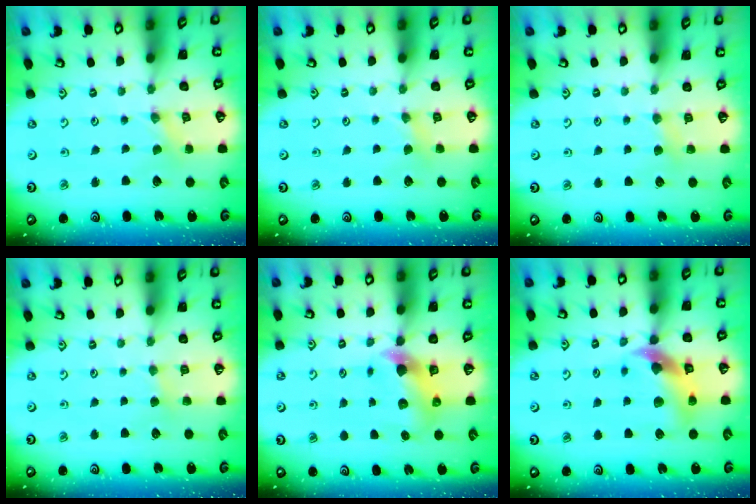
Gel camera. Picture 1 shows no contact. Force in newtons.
{"total": 1.9, "press": 1.9, "slide": 0.4}
{"total": 3.8, "press": 3.7, "slide": 0.7}
{"total": 2.4, "press": 2.4, "slide": 0.4}
{"total": 5.6, "press": 5.6, "slide": 0.5}
{"total": 10.2, "press": 10.1, "slide": 1.6}